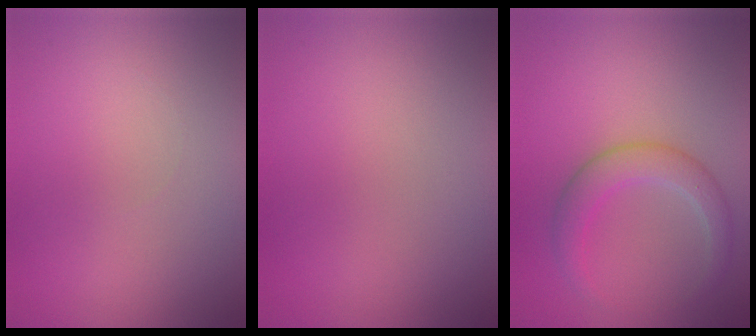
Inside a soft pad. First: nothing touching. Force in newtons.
{"total": 0.0}
{"total": 2.9, "press": 2.9, "slide": 0.3}